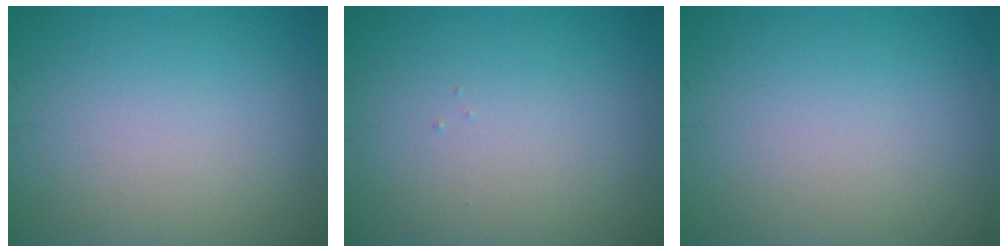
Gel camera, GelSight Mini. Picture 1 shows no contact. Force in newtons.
{"total": 0.0}
{"total": 0.0}